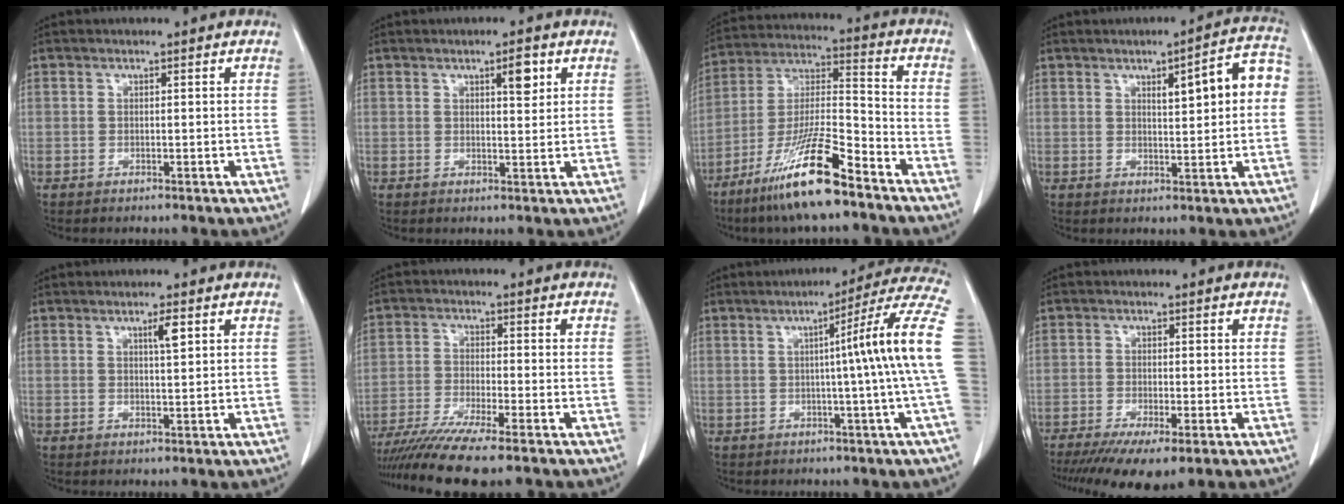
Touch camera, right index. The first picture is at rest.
{"total": 3.2, "force": [1.6, 0.7, 2.7], "torque": [-0.040, -0.004, 0.023]}
{"total": 15.2, "force": [-10.1, 1.3, 11.3], "torque": [-0.227, -0.024, -0.188]}
{"total": 8.1, "force": [1.6, 1.4, 7.8], "torque": [-0.103, 0.022, 0.021]}
{"total": 2.4, "force": [1.1, 0.1, 2.1], "torque": [-0.039, -0.002, 0.018]}
{"total": 11.2, "force": [-9.0, -0.5, 6.5], "torque": [-0.104, -0.027, -0.149]}
{"total": 13.0, "force": [0.2, -2.4, 12.8], "torque": [-0.153, 0.014, -0.006]}
{"total": 9.1, "force": [-5.9, 1.7, 6.6], "torque": [-0.105, -0.022, -0.096]}